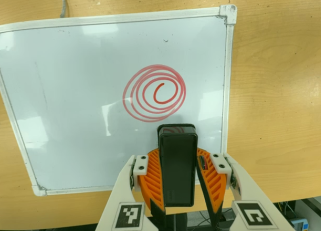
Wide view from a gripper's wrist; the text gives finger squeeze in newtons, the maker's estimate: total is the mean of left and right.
{"total": 7.9, "left": 6.3, "right": 9.5}